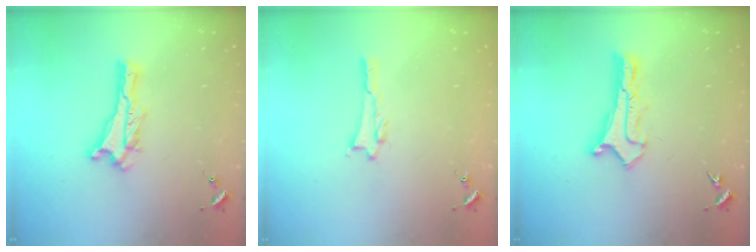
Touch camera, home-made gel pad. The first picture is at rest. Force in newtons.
{"total": 0.0}
{"total": 0.8, "press": 0.8, "slide": 0.0}